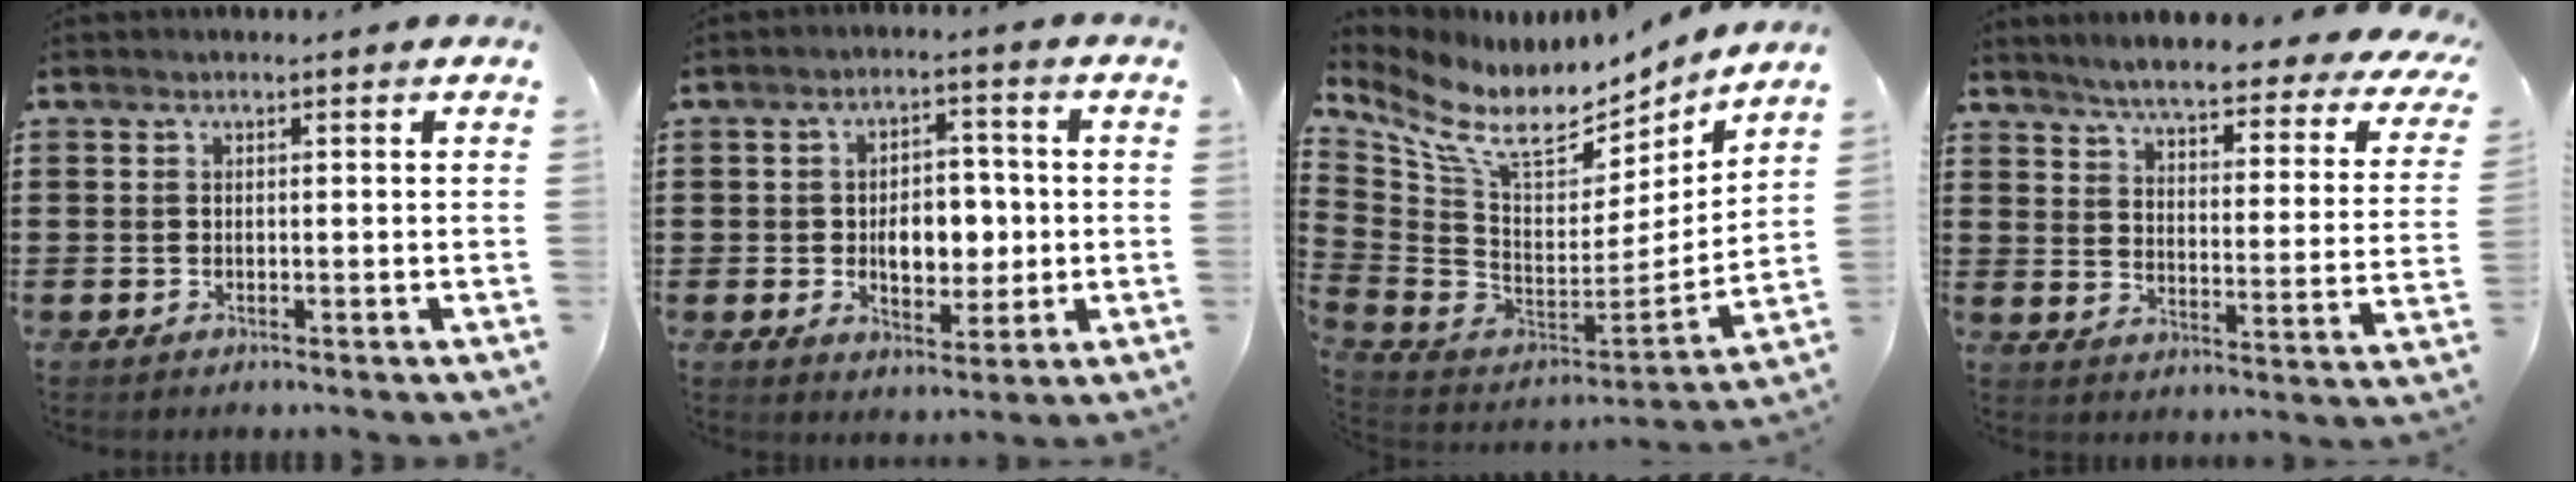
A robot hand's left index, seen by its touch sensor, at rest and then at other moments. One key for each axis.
{"total": 7.1, "fx": -0.4, "fy": 4.5, "fz": 5.5, "tx": -0.083, "ty": 0.003, "tz": -0.014}
{"total": 11.8, "fx": 8.2, "fy": 5.2, "fz": 6.8, "tx": -0.167, "ty": -0.064, "tz": 0.142}
{"total": 5.2, "fx": 4.5, "fy": 0.0, "fz": 2.6, "tx": -0.064, "ty": -0.036, "tz": 0.069}